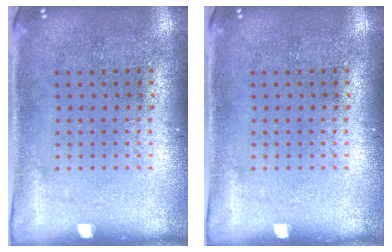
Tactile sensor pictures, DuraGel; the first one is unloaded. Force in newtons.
{"total": 0.0}